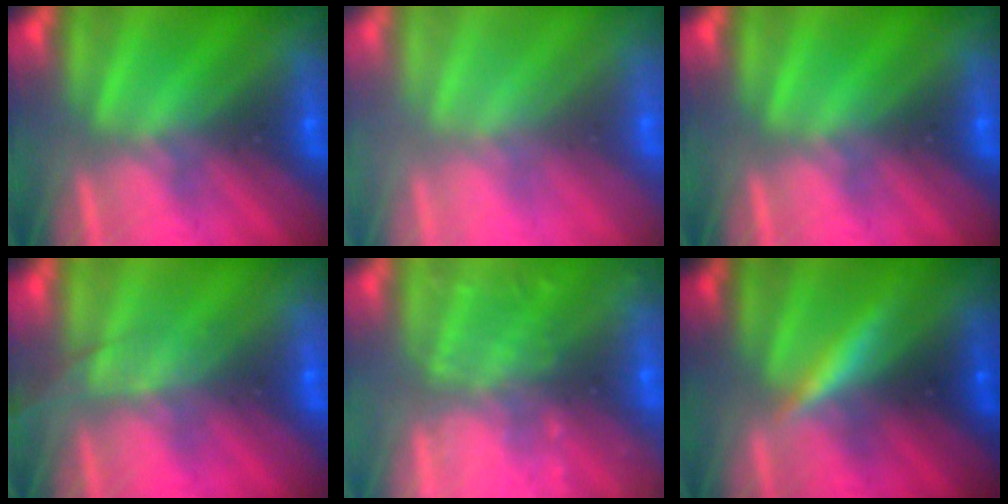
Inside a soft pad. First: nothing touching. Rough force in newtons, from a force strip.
{"total": 2.5}
{"total": 0.0}
{"total": 2.6}
{"total": 9.1}
{"total": 3.2}